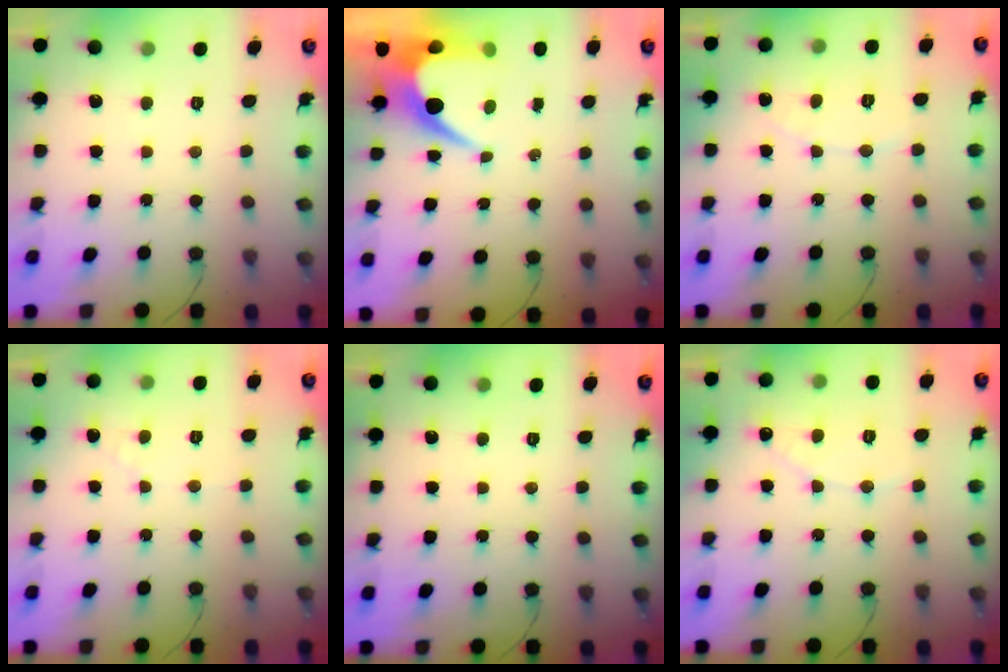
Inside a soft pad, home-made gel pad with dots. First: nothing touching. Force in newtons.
{"total": 8.2, "press": 8.2, "slide": 0.4}
{"total": 4.8, "press": 4.7, "slide": 0.4}
{"total": 2.8, "press": 2.8, "slide": 0.2}
{"total": 0.0}
{"total": 5.7, "press": 5.7, "slide": 0.5}